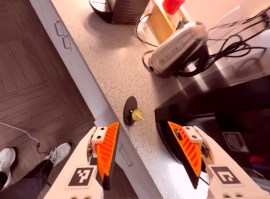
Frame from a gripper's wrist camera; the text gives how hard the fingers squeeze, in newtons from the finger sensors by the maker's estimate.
{"total": 0.0}